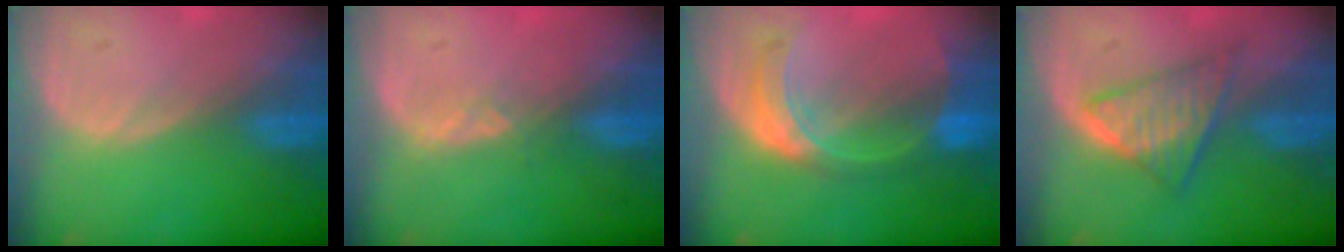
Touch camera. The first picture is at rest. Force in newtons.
{"total": 1.6, "press": 1.5, "slide": 0.7}
{"total": 7.6, "press": 6.6, "slide": 3.8}
{"total": 6.2, "press": 5.8, "slide": 2.1}